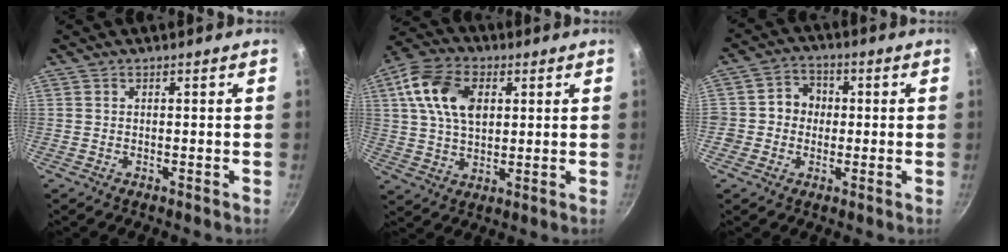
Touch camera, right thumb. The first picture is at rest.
{"total": 13.4, "force": [3.7, 8.6, 9.5], "torque": [-0.160, 0.002, 0.059]}
{"total": 5.9, "force": [-0.2, 5.5, 2.0], "torque": [0.007, 0.012, -0.018]}